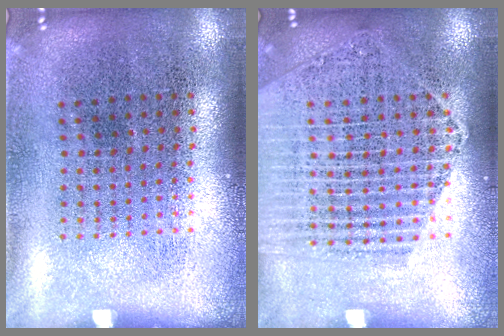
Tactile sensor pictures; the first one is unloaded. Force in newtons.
{"total": 1.8, "press": 1.7, "slide": 0.6}